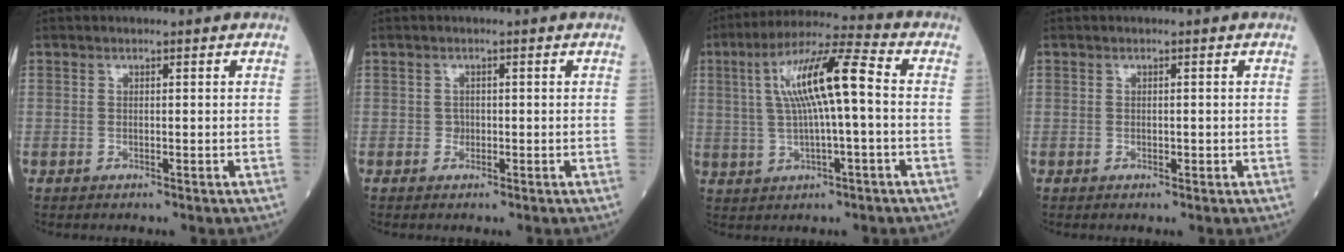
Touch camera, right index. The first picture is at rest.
{"total": 0.9, "force": [-0.2, 0.8, 0.3], "torque": [-0.002, 0.003, -0.003]}
{"total": 12.0, "force": [1.3, 1.2, 11.8], "torque": [-0.217, 0.027, 0.023]}
{"total": 0.8, "force": [-0.2, 0.4, 0.6], "torque": [-0.009, 0.000, -0.001]}